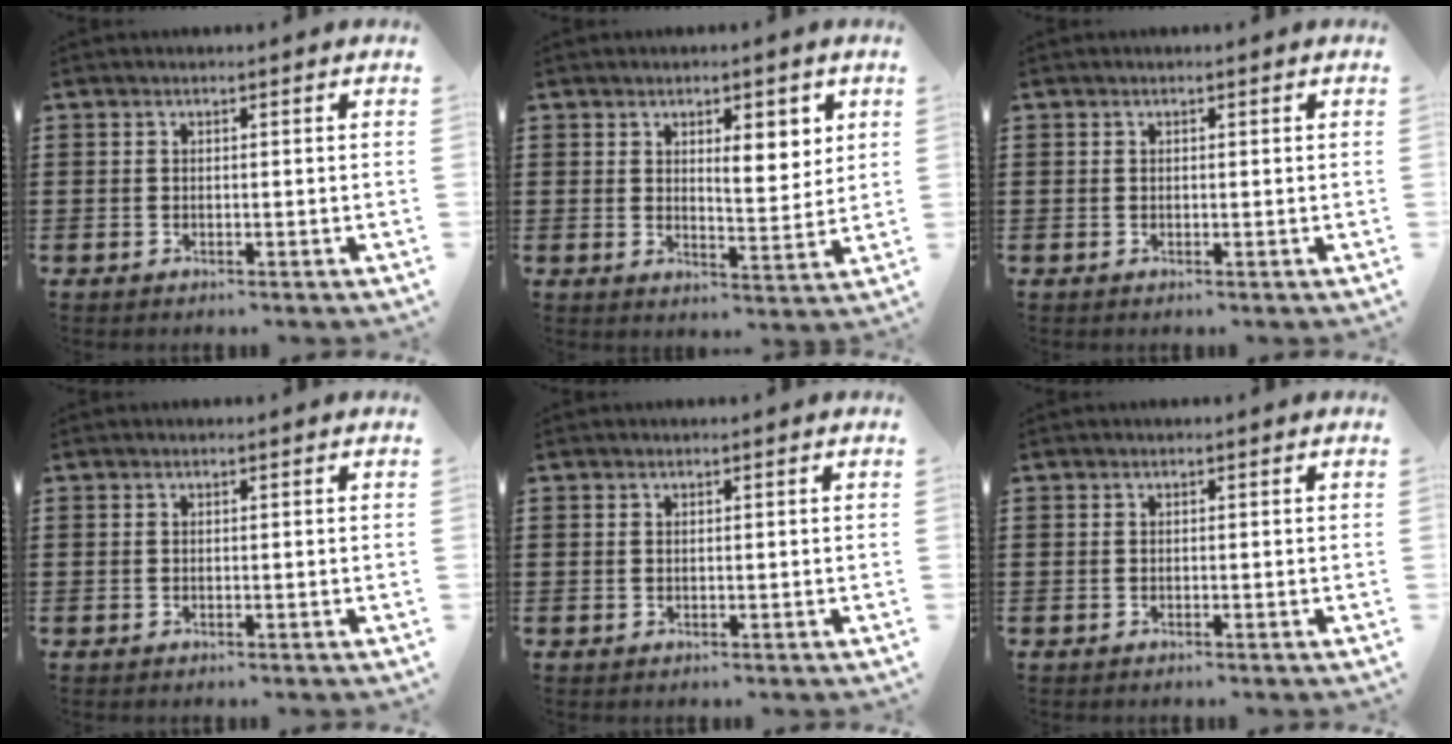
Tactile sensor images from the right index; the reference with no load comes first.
{"total": 5.3, "force": [2.4, 2.2, 4.2], "torque": [-0.059, -0.005, 0.034]}
{"total": 0.0}
{"total": 0.0}
{"total": 0.0}
{"total": 0.0}